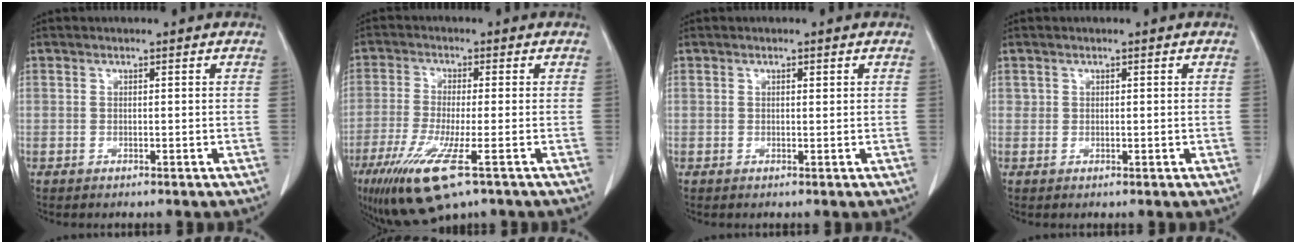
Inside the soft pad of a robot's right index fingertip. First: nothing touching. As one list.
[{"total": 10.9, "force": [-5.8, 1.5, 9.1], "torque": [-0.177, -0.034, -0.100]}, {"total": 0.6, "force": [0.3, 0.2, 0.5], "torque": [-0.011, -0.001, 0.005]}, {"total": 0.6, "force": [0.3, 0.4, 0.1], "torque": [0.004, 0.003, 0.006]}]